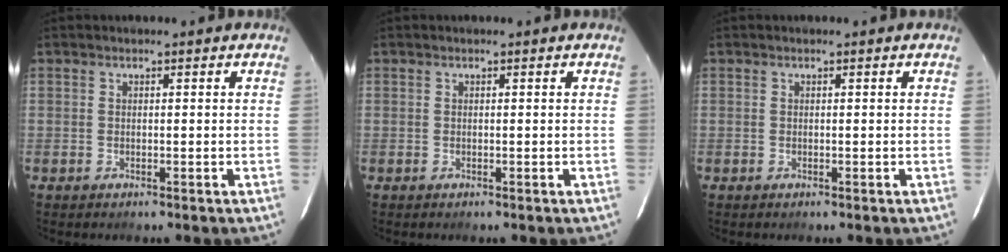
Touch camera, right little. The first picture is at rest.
{"total": 0.0}
{"total": 0.0}